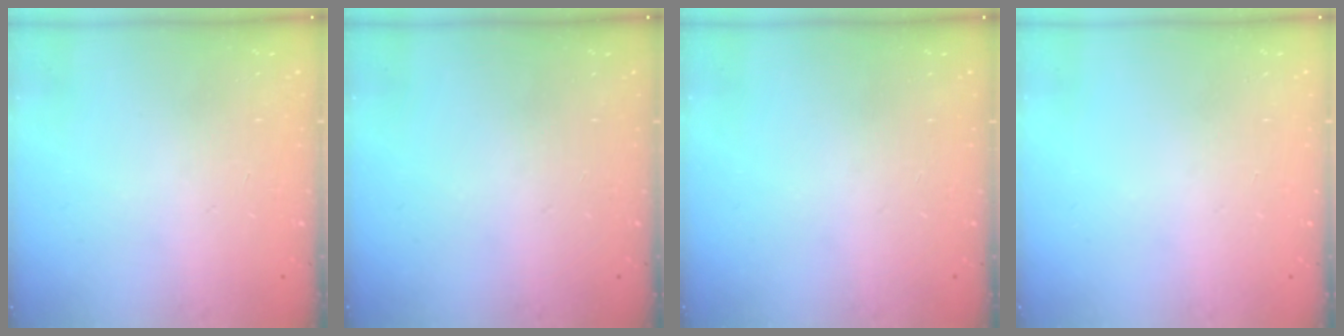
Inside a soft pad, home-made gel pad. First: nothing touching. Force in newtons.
{"total": 0.0}
{"total": 0.0}
{"total": 0.0}